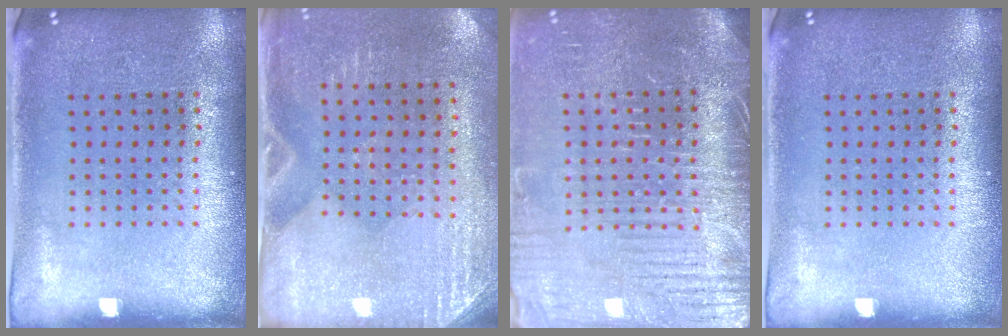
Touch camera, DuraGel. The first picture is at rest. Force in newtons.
{"total": 2.9, "press": 2.5, "slide": 1.4}
{"total": 4.0, "press": 3.8, "slide": 1.3}
{"total": 0.0}